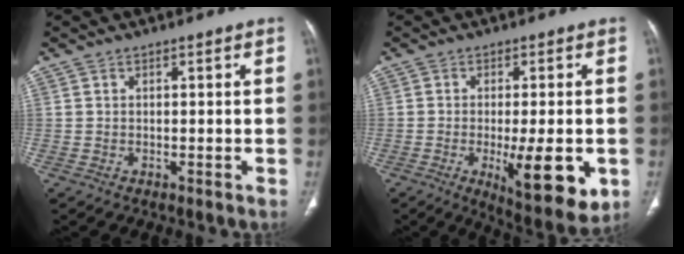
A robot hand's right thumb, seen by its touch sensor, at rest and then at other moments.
{"total": 13.1, "force": [-3.5, 4.0, 12.0], "torque": [-0.163, -0.023, -0.042]}